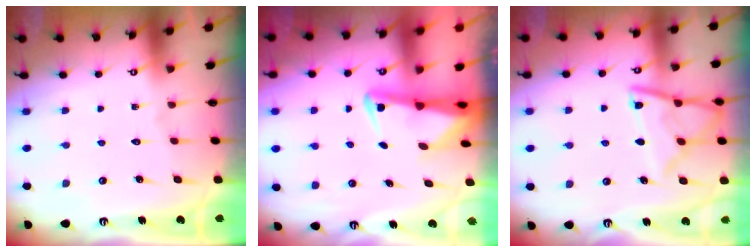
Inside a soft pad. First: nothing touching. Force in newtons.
{"total": 3.0, "press": 2.9, "slide": 0.6}
{"total": 12.1, "press": 12.0, "slide": 1.1}